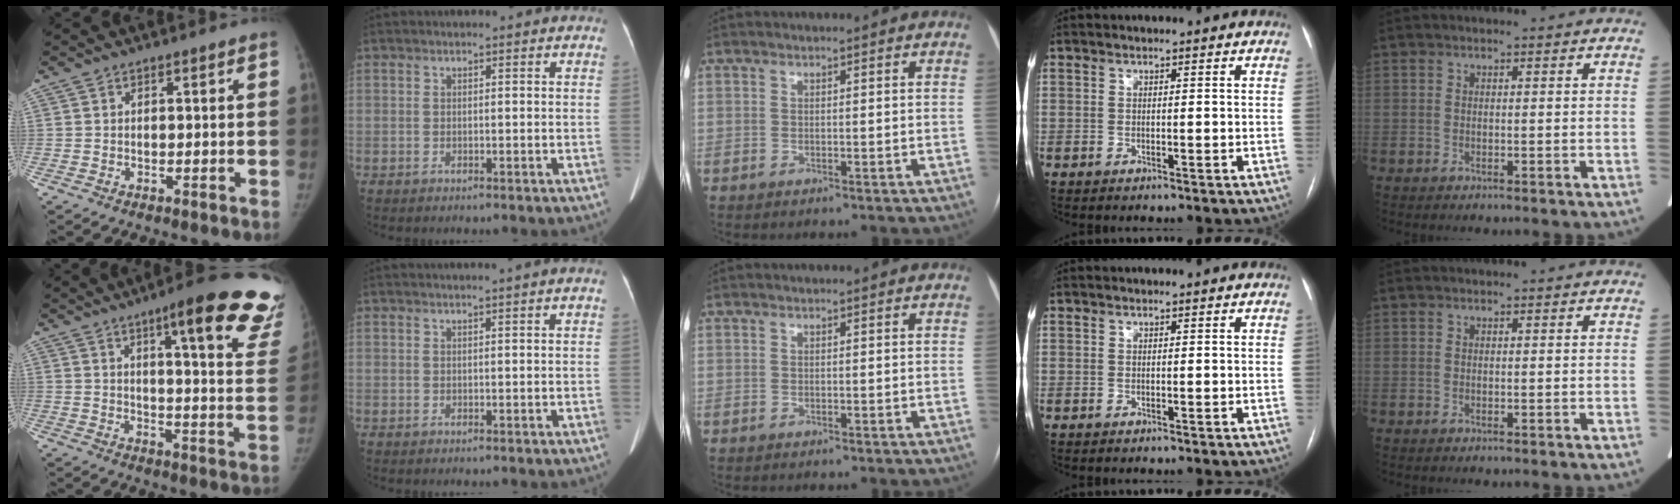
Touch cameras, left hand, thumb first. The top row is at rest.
{"thumb": {"total": 24.0, "force": [15.5, 4.3, 17.9], "torque": [-0.187, -0.069, 0.186]}, "index": {"total": 1.6, "force": [1.2, -0.5, 1.0], "torque": [-0.017, 0.005, 0.026]}}